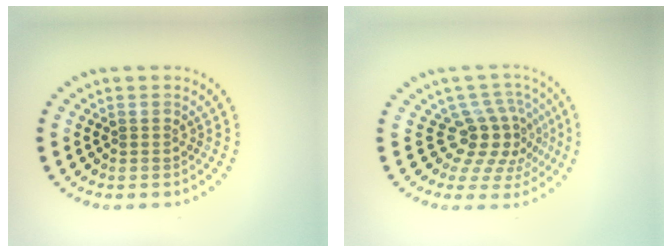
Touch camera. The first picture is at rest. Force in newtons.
{"total": 4.4, "press": 3.1, "slide": 3.1}